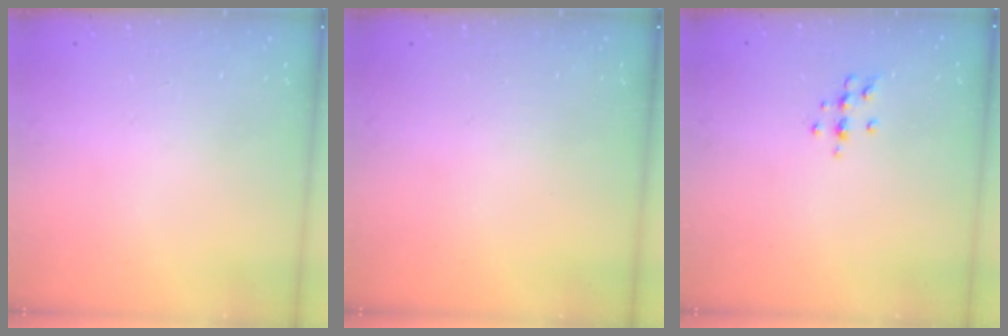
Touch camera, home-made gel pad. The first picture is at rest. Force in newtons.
{"total": 0.0}
{"total": 5.7, "press": 5.7, "slide": 0.8}